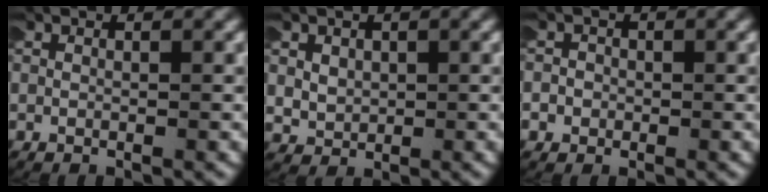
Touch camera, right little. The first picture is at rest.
{"total": 1.8, "force": [0.5, 1.6, 0.6], "torque": [-0.031, -0.006, 0.018]}
{"total": 2.9, "force": [-0.8, 2.7, 0.2], "torque": [-0.015, 0.004, -0.027]}